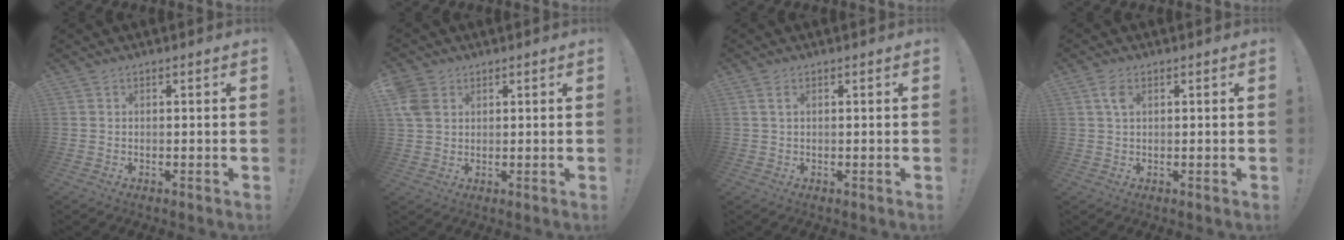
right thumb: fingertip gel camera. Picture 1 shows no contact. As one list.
[{"total": 6.3, "force": [2.4, 4.9, 3.0], "torque": [-0.075, 0.002, 0.050]}, {"total": 1.9, "force": [0.8, 0.9, 1.5], "torque": [-0.022, 0.000, 0.013]}, {"total": 3.4, "force": [1.2, 1.8, 2.6], "torque": [-0.050, 0.004, 0.021]}]